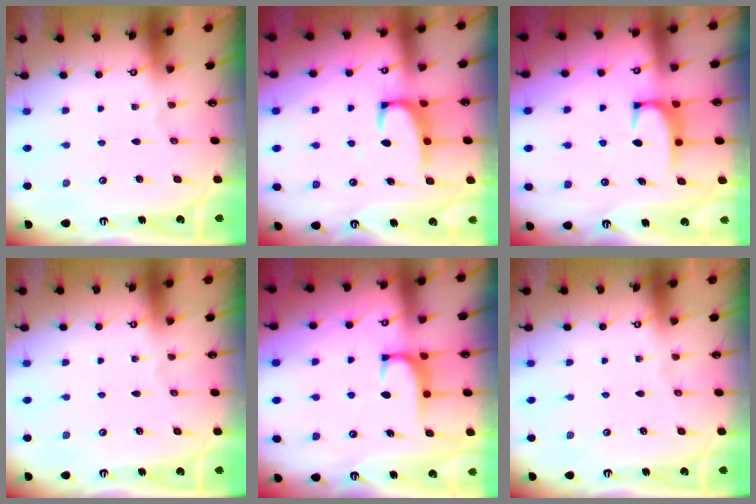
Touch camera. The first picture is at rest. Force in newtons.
{"total": 2.9, "press": 2.8, "slide": 0.7}
{"total": 2.1, "press": 2.1, "slide": 0.5}
{"total": 0.0}
{"total": 1.8, "press": 1.7, "slide": 0.4}
{"total": 0.0}